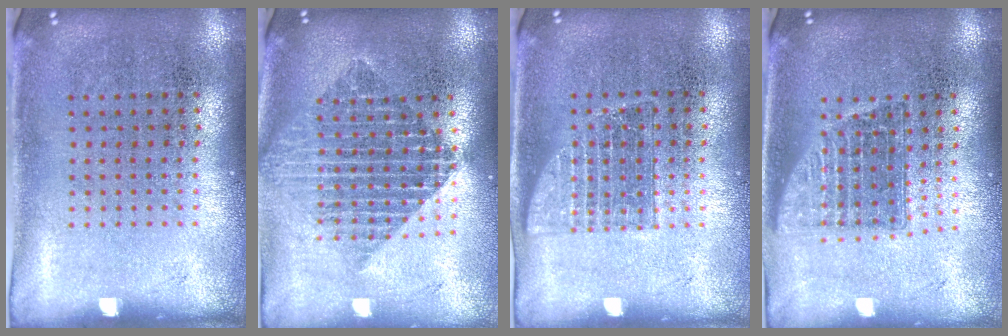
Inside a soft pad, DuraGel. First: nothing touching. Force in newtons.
{"total": 2.0, "press": 1.6, "slide": 1.1}
{"total": 1.0, "press": 0.9, "slide": 0.4}
{"total": 1.4, "press": 1.1, "slide": 0.9}